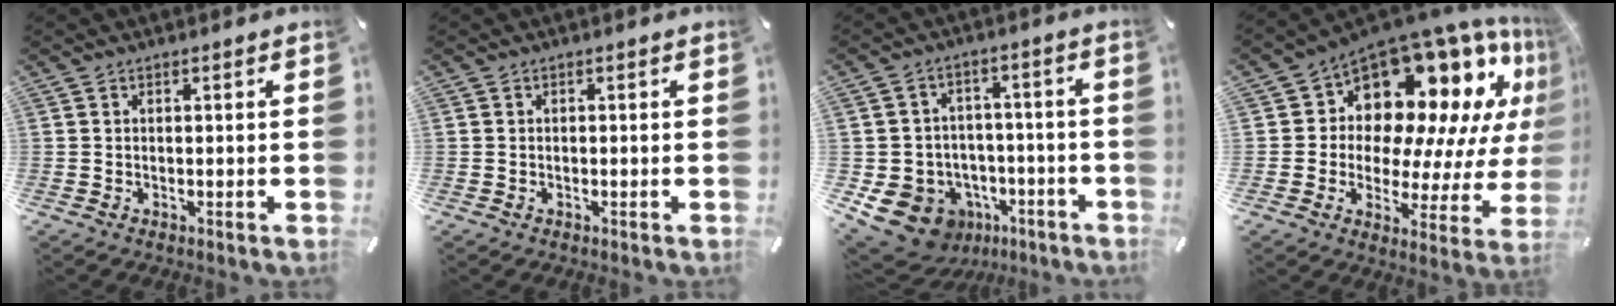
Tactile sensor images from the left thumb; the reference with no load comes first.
{"total": 0.0}
{"total": 12.4, "force": [-5.8, 10.3, 3.8], "torque": [-0.064, 0.035, -0.086]}
{"total": 16.9, "force": [10.5, 10.4, 8.3], "torque": [-0.114, -0.107, 0.185]}